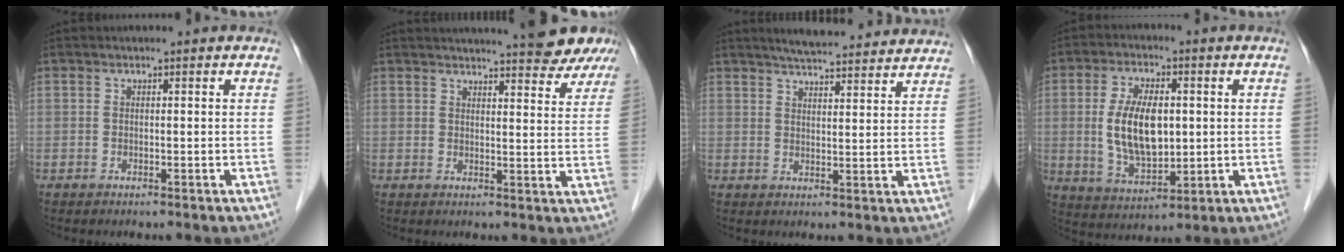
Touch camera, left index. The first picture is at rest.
{"total": 17.5, "force": [15.8, 2.9, 6.9], "torque": [-0.087, -0.009, 0.182]}
{"total": 14.1, "force": [12.8, 1.9, 5.4], "torque": [-0.073, 0.016, 0.165]}
{"total": 10.2, "force": [0.4, 4.7, 9.0], "torque": [-0.187, 0.001, 0.017]}